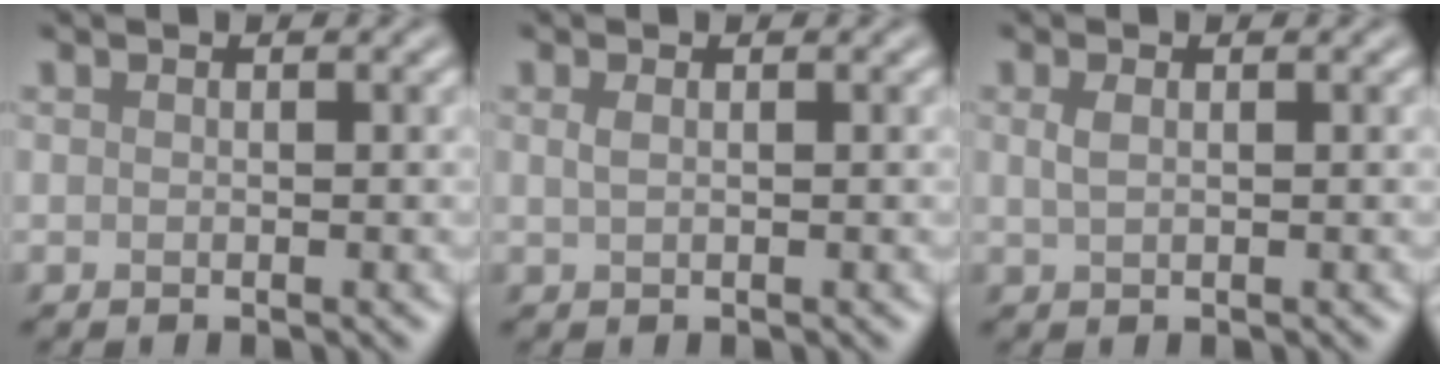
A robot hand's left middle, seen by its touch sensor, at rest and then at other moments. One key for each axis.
{"total": 0.7, "fx": 0.3, "fy": 0.3, "fz": 0.6, "tx": -0.013, "ty": 0.002, "tz": 0.007}
{"total": 1.0, "fx": 0.4, "fy": 0.5, "fz": 0.8, "tx": -0.021, "ty": 0.000, "tz": 0.010}